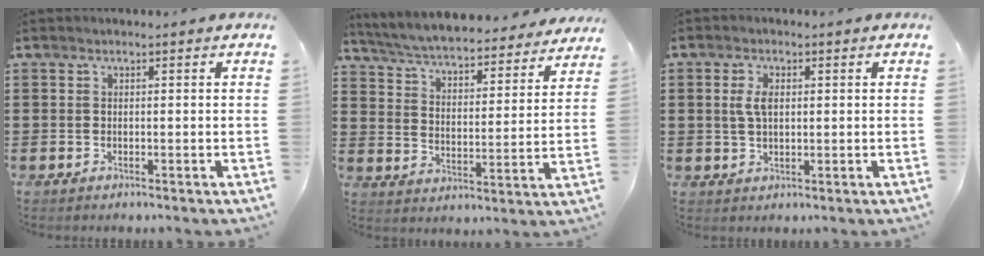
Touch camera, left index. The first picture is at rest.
{"total": 5.4, "force": [5.3, -0.3, 1.0], "torque": [-0.045, -0.039, 0.086]}
{"total": 3.4, "force": [0.7, 1.7, 2.8], "torque": [-0.062, 0.010, 0.010]}